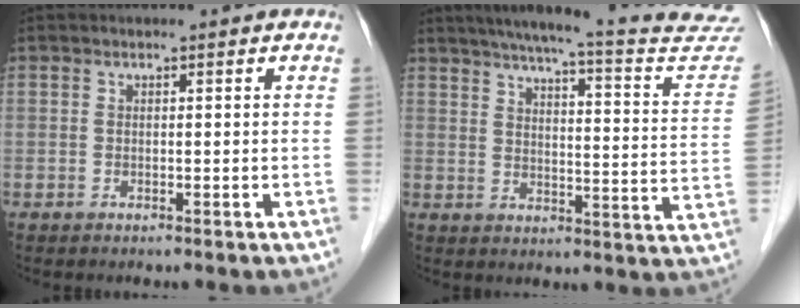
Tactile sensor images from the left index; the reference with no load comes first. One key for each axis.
{"total": 25.7, "fx": 23.3, "fy": 1.6, "fz": 10.8, "tx": -0.151, "ty": -0.064, "tz": 0.275}